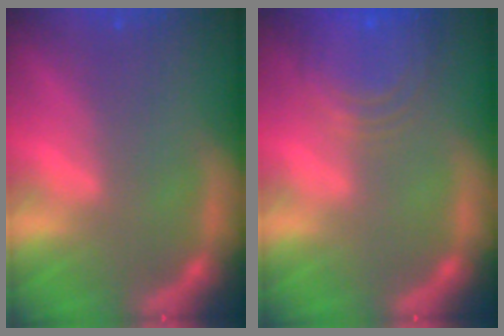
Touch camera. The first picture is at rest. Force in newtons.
{"total": 8.5}